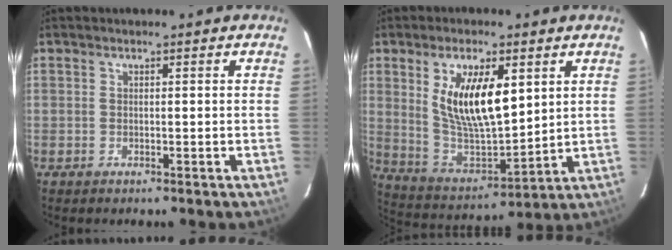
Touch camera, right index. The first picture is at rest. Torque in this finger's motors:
{"motor_torque": [0.97, 0.57, 0.83, 0.21]}